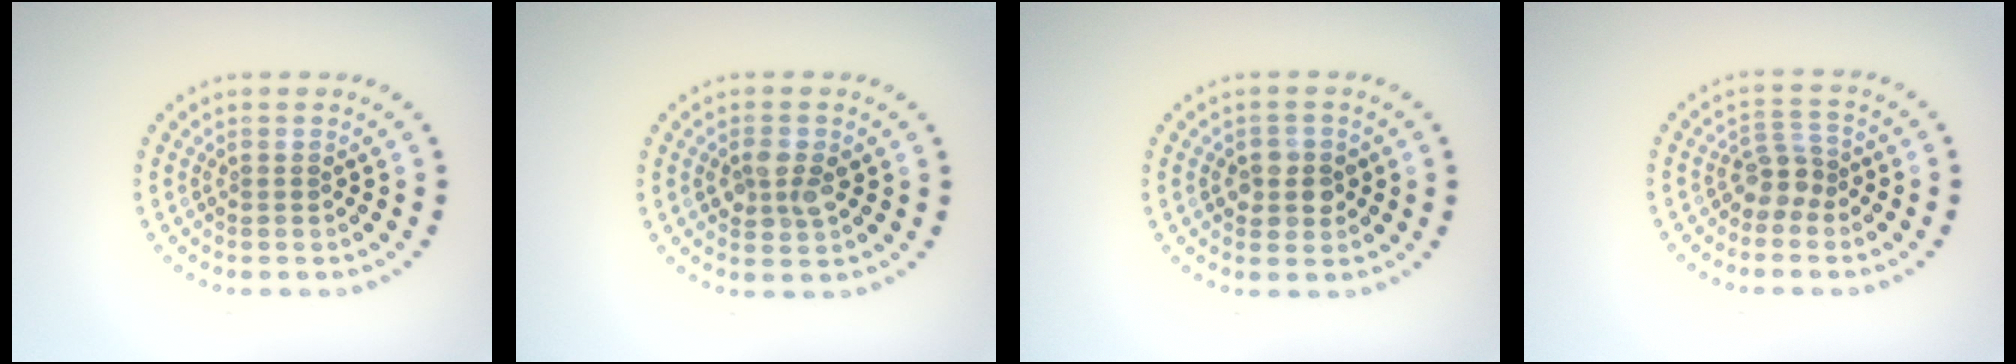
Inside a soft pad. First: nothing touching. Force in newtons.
{"total": 2.3, "press": 2.3, "slide": 0.2}
{"total": 2.7, "press": 2.5, "slide": 0.8}
{"total": 2.2, "press": 1.7, "slide": 1.5}